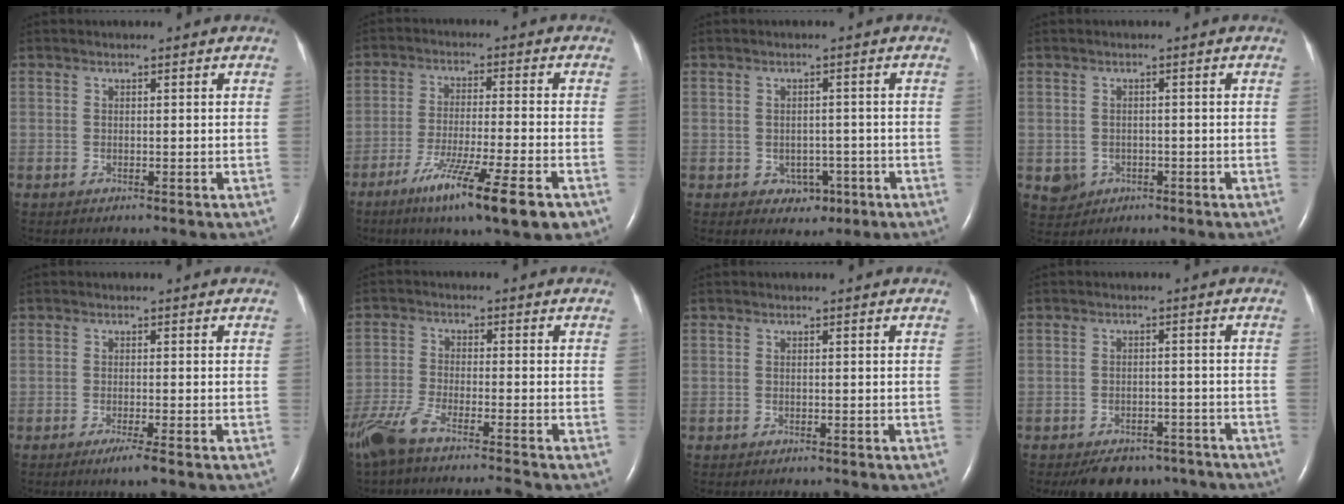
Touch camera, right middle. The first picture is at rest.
{"total": 13.6, "force": [-8.0, 0.2, 11.0], "torque": [-0.173, -0.036, -0.127]}
{"total": 3.3, "force": [-1.3, 2.6, 1.5], "torque": [-0.017, 0.012, -0.006]}
{"total": 3.3, "force": [-1.1, 3.0, 0.8], "torque": [-0.018, 0.003, -0.008]}
{"total": 2.3, "force": [-1.4, -0.4, 1.7], "torque": [-0.030, -0.008, -0.028]}
{"total": 9.9, "force": [-8.4, -0.2, 5.3], "torque": [-0.106, -0.022, -0.149]}
{"total": 0.5, "force": [-0.5, 0.2, 0.1], "torque": [-0.010, 0.000, -0.009]}
{"total": 9.1, "force": [-7.7, 4.3, 2.5], "torque": [-0.024, 0.000, -0.096]}